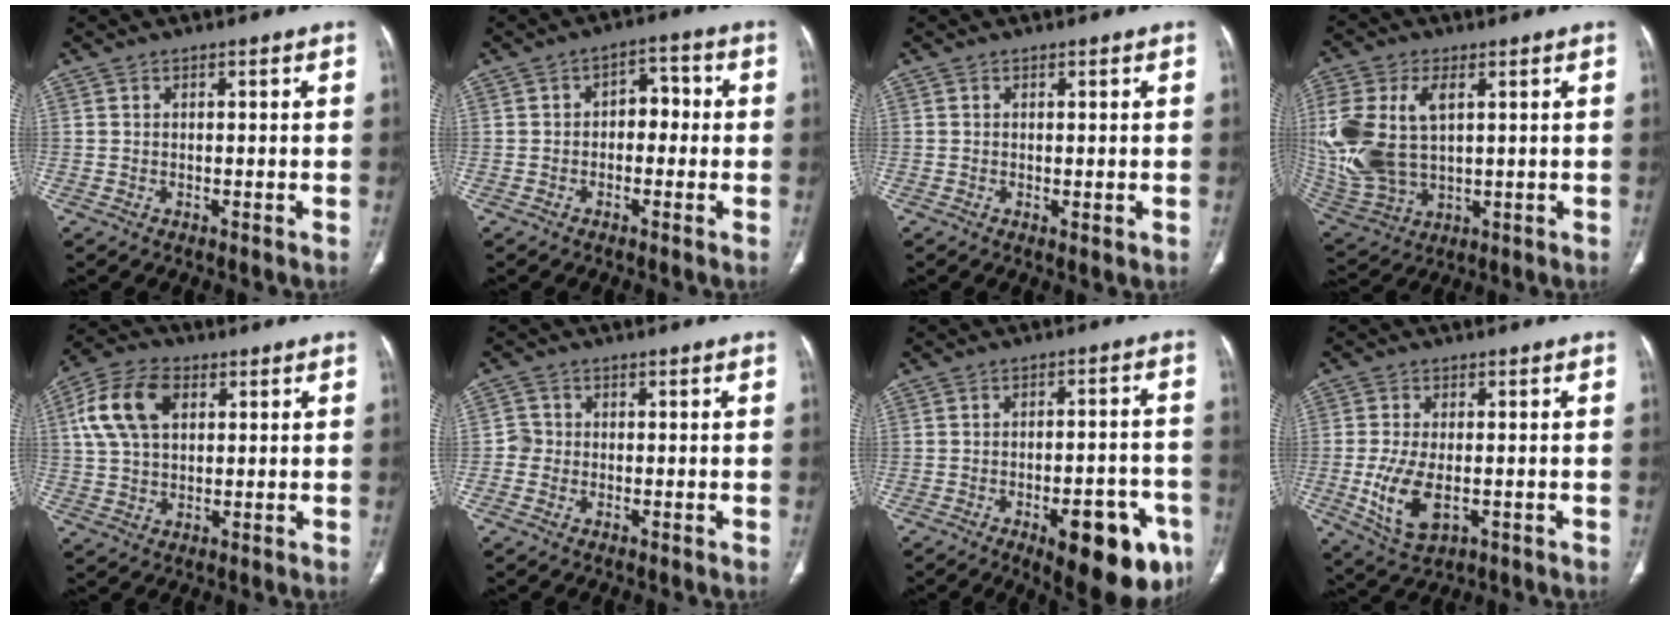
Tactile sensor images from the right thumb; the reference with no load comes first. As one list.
[{"total": 5.2, "force": [-0.3, 3.6, 3.8], "torque": [-0.028, 0.023, -0.015]}, {"total": 1.2, "force": [-0.2, 0.4, 1.1], "torque": [-0.023, -0.006, -0.001]}, {"total": 20.0, "force": [3.2, 12.3, 15.4], "torque": [-0.372, -0.008, 0.072]}, {"total": 11.9, "force": [3.5, 7.6, 8.5], "torque": [-0.163, 0.015, 0.062]}, {"total": 2.2, "force": [-0.5, 2.2, 0.4], "torque": [0.006, 0.009, -0.017]}, {"total": 17.3, "force": [-8.0, 6.6, 13.9], "torque": [-0.122, 0.033, -0.092]}, {"total": 9.1, "force": [-2.0, 4.8, 7.5], "torque": [-0.154, -0.010, -0.025]}]